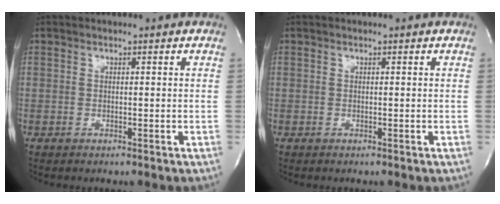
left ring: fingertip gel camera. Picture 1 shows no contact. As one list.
[{"total": 0.0}]